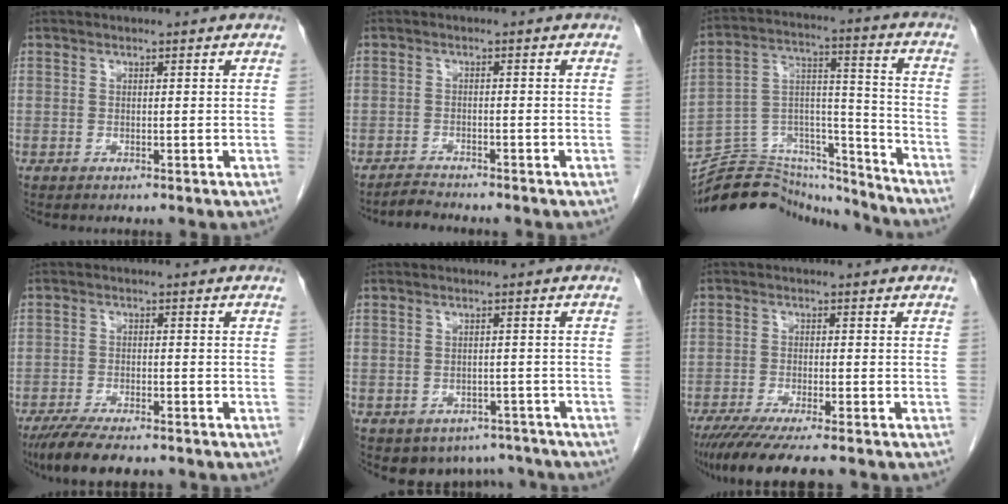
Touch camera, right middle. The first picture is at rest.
{"total": 2.0, "force": [-2.0, -0.2, -0.1], "torque": [-0.001, -0.011, -0.037]}
{"total": 21.4, "force": [-20.5, 4.7, 3.9], "torque": [-0.092, 0.050, -0.319]}
{"total": 8.7, "force": [-7.0, 1.9, 4.8], "torque": [-0.081, -0.019, -0.114]}
{"total": 6.4, "force": [-5.1, 3.8, 0.6], "torque": [0.007, 0.010, -0.061]}
{"total": 10.3, "force": [-8.2, 0.7, 6.2], "torque": [-0.092, -0.024, -0.129]}